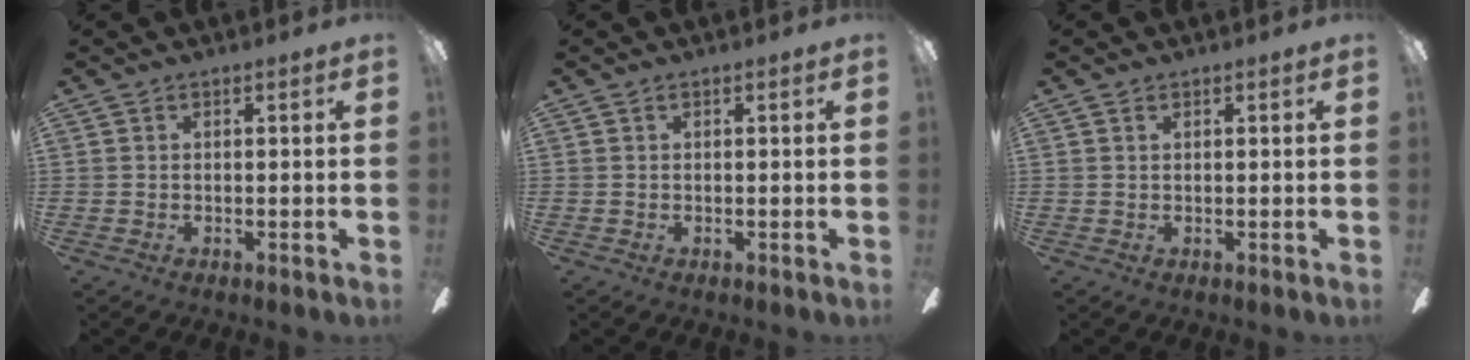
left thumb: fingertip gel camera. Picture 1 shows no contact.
{"total": 0.0}
{"total": 0.6, "force": [0.3, 0.3, 0.3], "torque": [-0.008, 0.003, 0.006]}